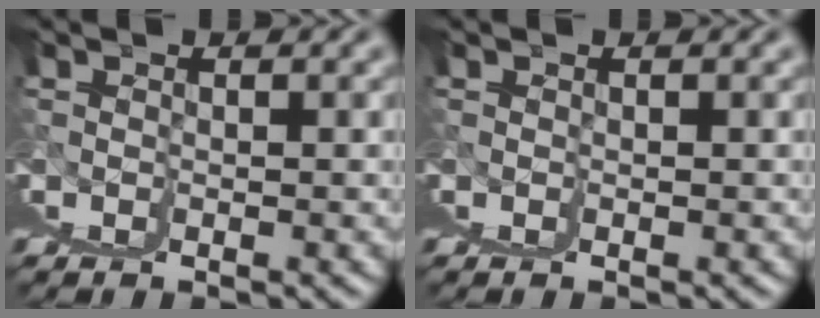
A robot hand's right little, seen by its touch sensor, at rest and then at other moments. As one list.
[{"total": 0.0}]